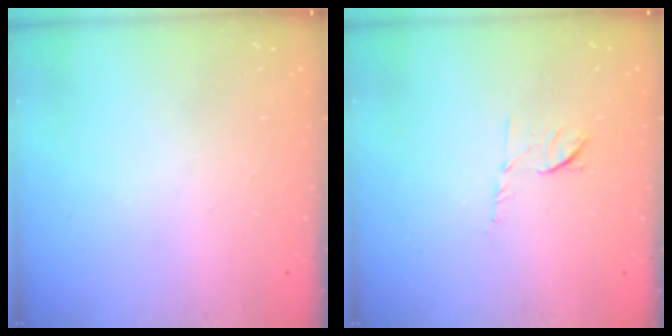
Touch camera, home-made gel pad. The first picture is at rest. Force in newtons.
{"total": 6.6, "press": 6.5, "slide": 0.9}